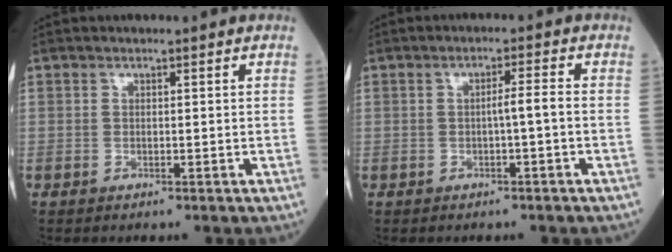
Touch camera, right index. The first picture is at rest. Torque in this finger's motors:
{"motor_torque": [0.45, -0.02, 0.30, 0.08]}